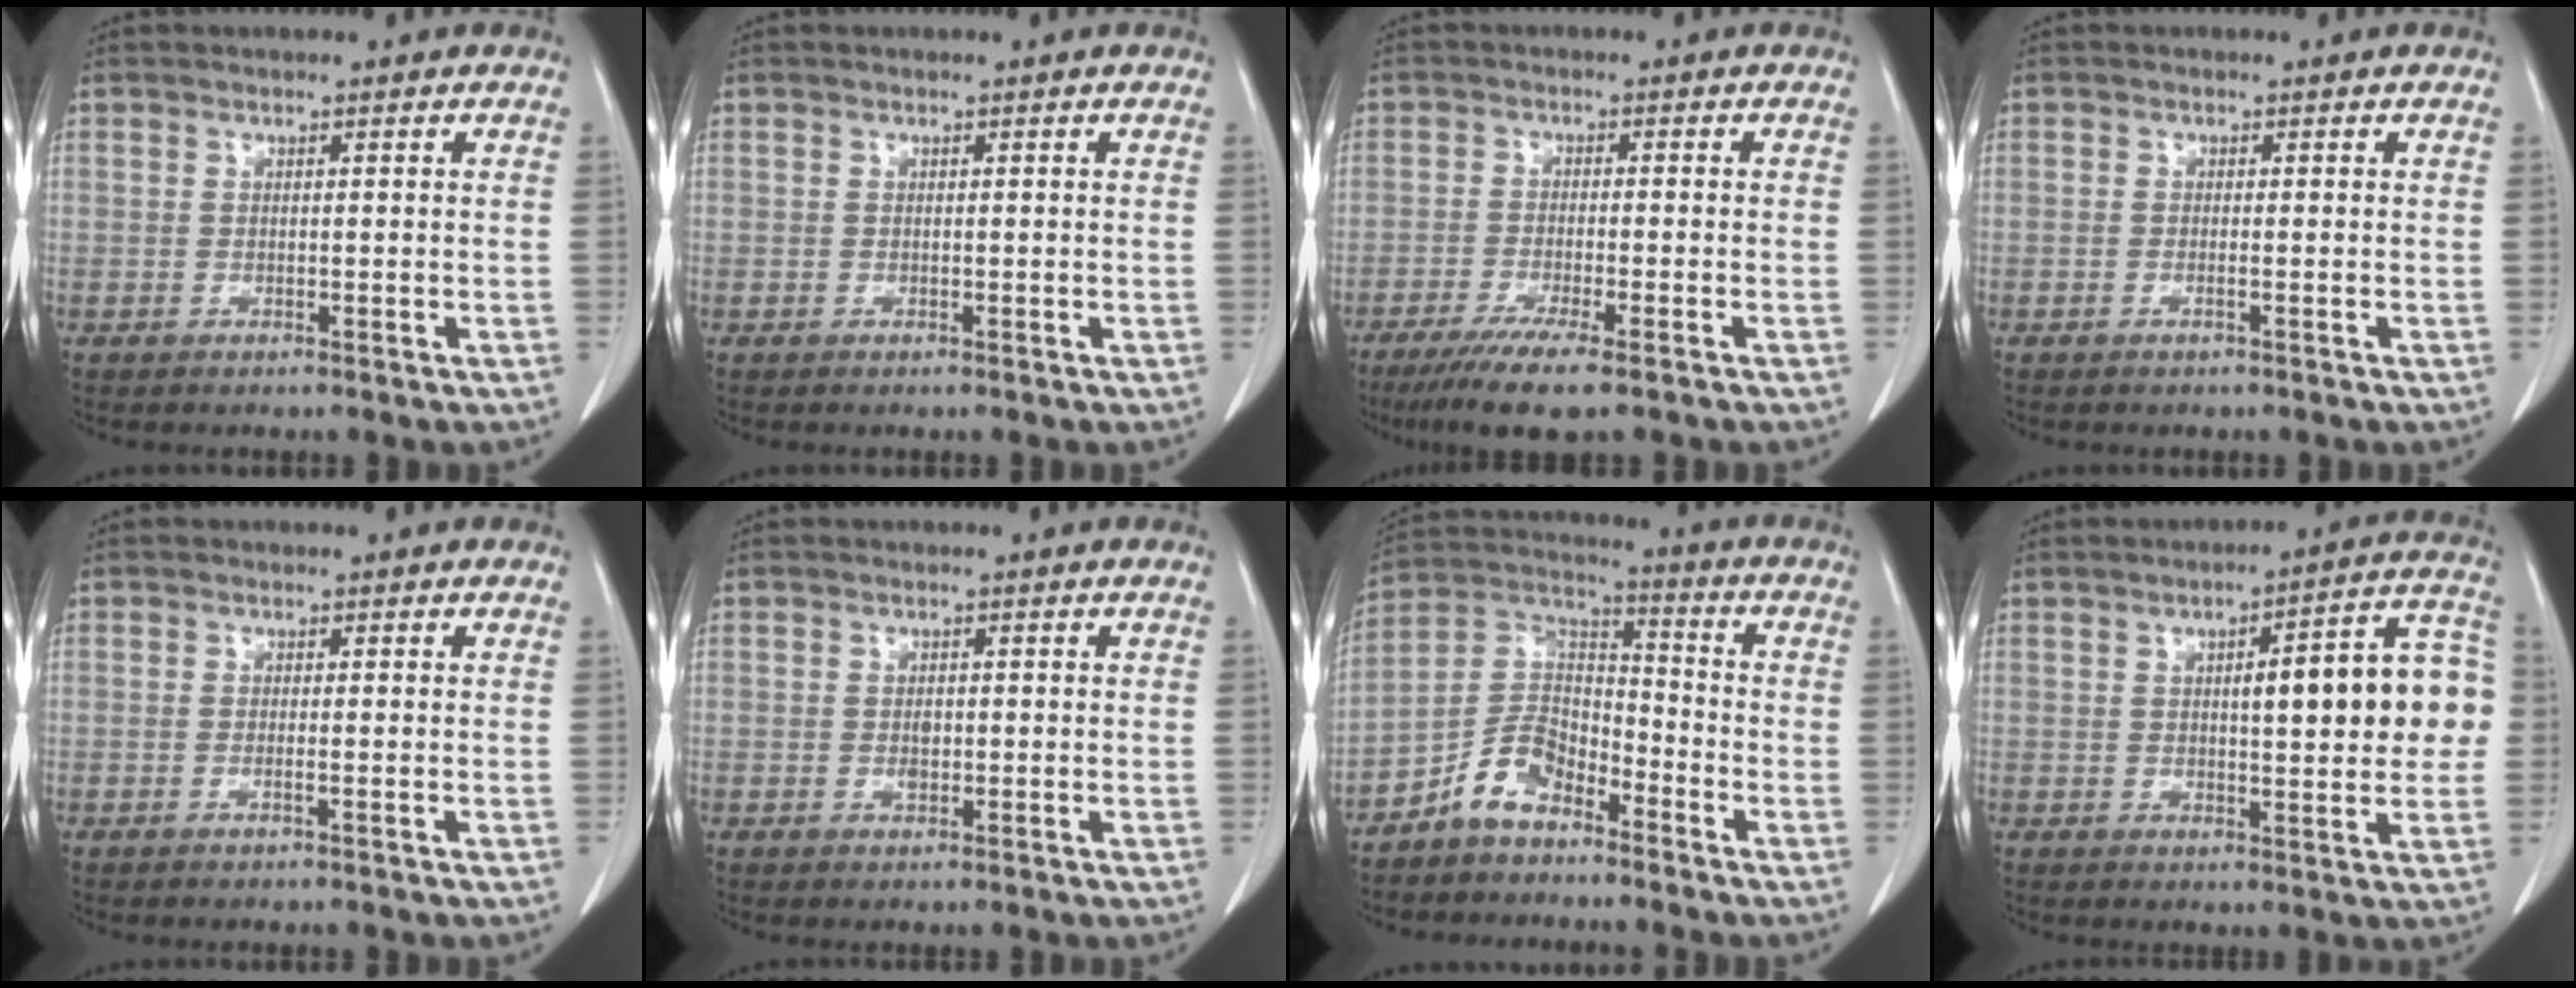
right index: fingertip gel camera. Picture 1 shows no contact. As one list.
[{"total": 0.0}, {"total": 7.8, "force": [-5.4, 0.1, 5.6], "torque": [-0.091, -0.019, -0.087]}, {"total": 0.7, "force": [-0.3, -0.1, 0.6], "torque": [-0.013, 0.000, -0.005]}, {"total": 0.8, "force": [-0.4, -0.1, 0.7], "torque": [-0.015, 0.000, -0.007]}, {"total": 1.4, "force": [-0.2, 0.8, 1.2], "torque": [-0.023, 0.000, -0.001]}, {"total": 8.2, "force": [-5.8, 4.2, 4.1], "torque": [-0.084, 0.022, -0.118]}, {"total": 12.8, "force": [1.2, 2.9, 12.4], "torque": [-0.152, 0.034, 0.014]}]